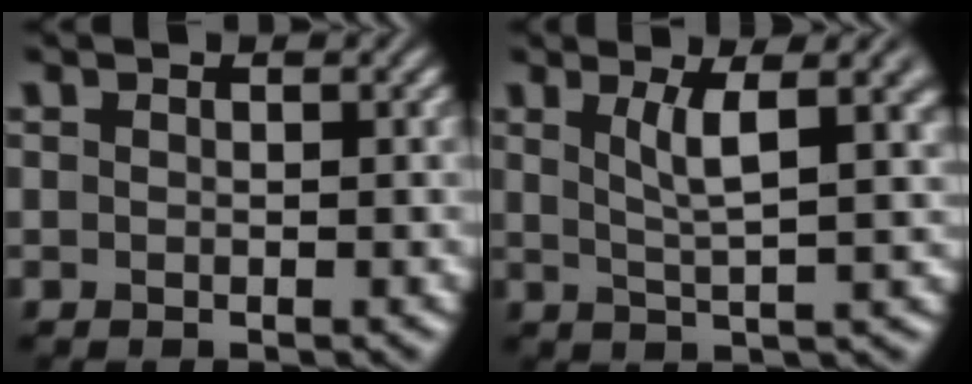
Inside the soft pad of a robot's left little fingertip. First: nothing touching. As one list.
[{"total": 5.4, "force": [2.1, 1.3, 4.8], "torque": [-0.072, 0.004, 0.034]}]